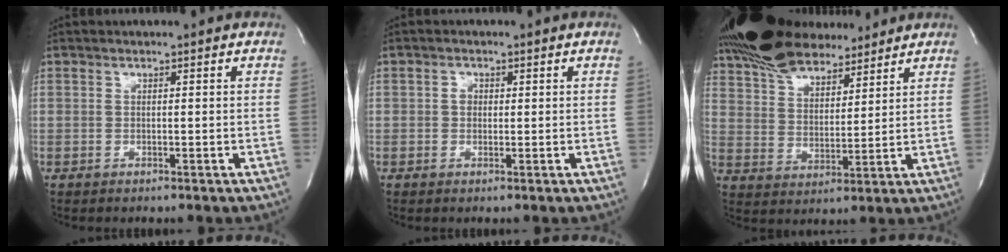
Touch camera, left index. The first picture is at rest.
{"total": 1.5, "force": [0.0, 1.3, 0.7], "torque": [-0.012, -0.002, -0.002]}
{"total": 16.1, "force": [13.6, 5.5, 6.5], "torque": [-0.125, 0.027, 0.246]}